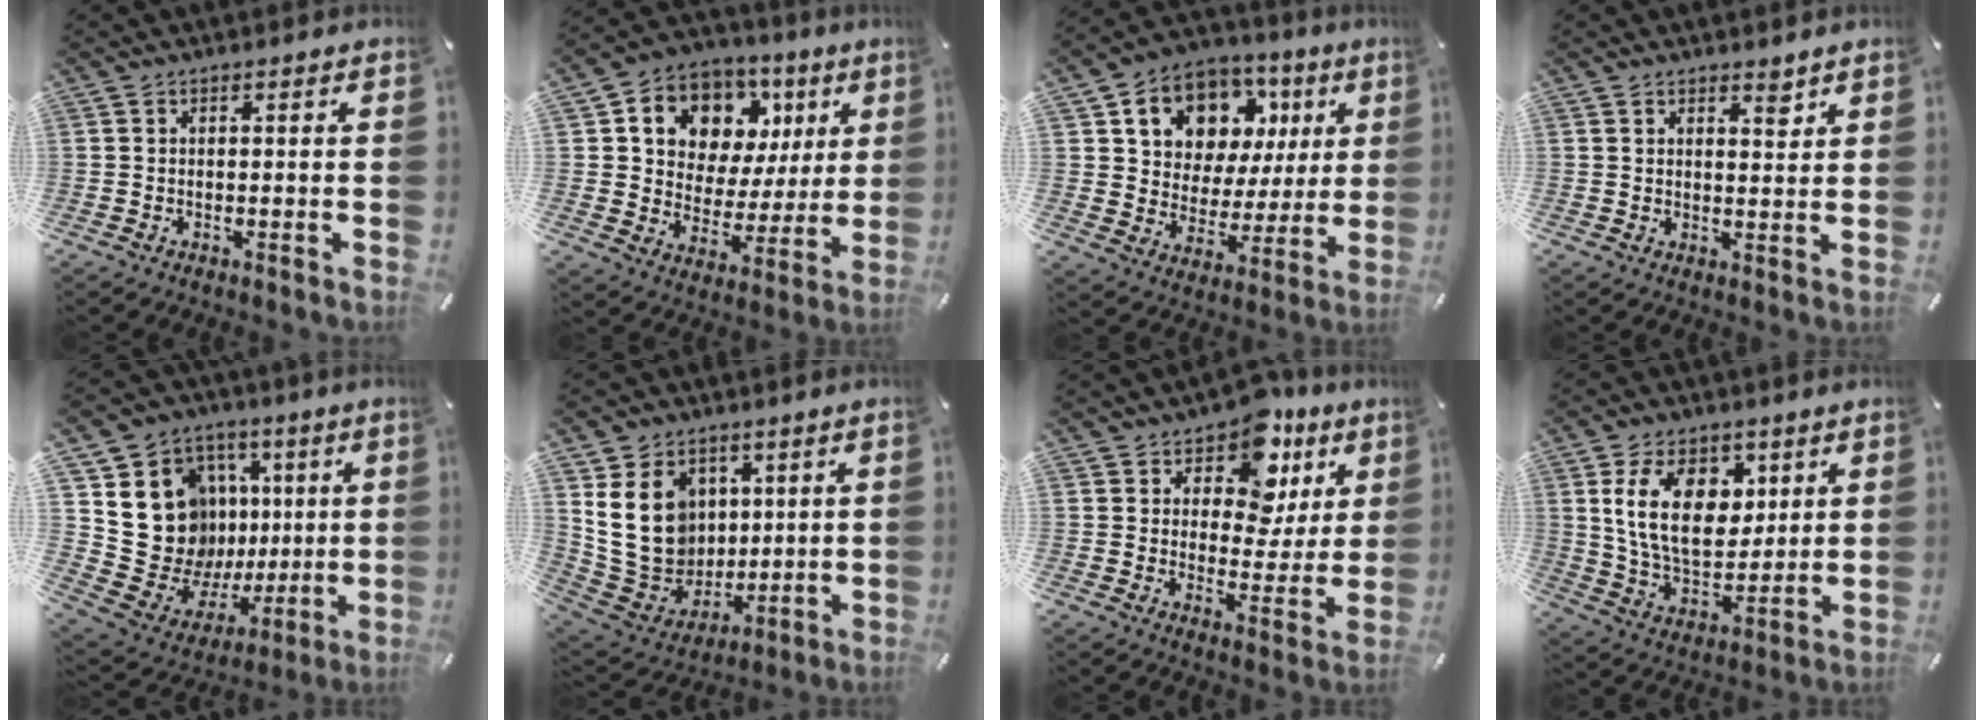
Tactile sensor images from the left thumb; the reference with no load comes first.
{"total": 10.5, "force": [4.2, 9.2, 2.9], "torque": [-0.061, -0.030, 0.085]}
{"total": 12.1, "force": [5.6, 10.1, 3.6], "torque": [-0.063, -0.037, 0.107]}
{"total": 3.0, "force": [2.3, 1.4, 1.4], "torque": [0.002, -0.018, 0.034]}
{"total": 17.8, "force": [3.9, 16.3, 6.0], "torque": [-0.082, -0.049, 0.109]}
{"total": 16.6, "force": [3.9, 14.1, 7.9], "torque": [-0.162, -0.017, 0.080]}
{"total": 12.6, "force": [7.4, 8.0, 6.4], "torque": [-0.098, -0.047, 0.130]}
{"total": 15.4, "force": [5.2, 10.2, 10.3], "torque": [-0.195, -0.002, 0.092]}